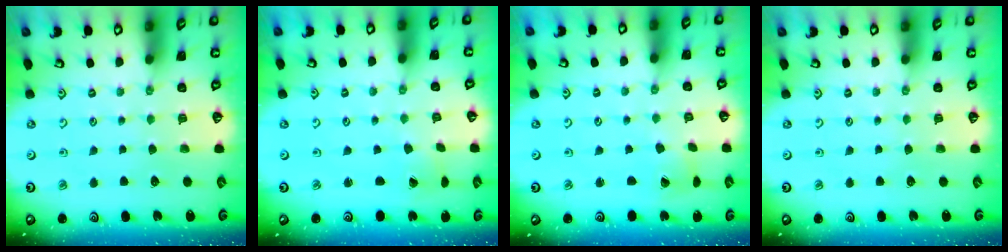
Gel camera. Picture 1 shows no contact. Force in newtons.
{"total": 0.0}
{"total": 2.7, "press": 2.7, "slide": 0.4}
{"total": 0.0}